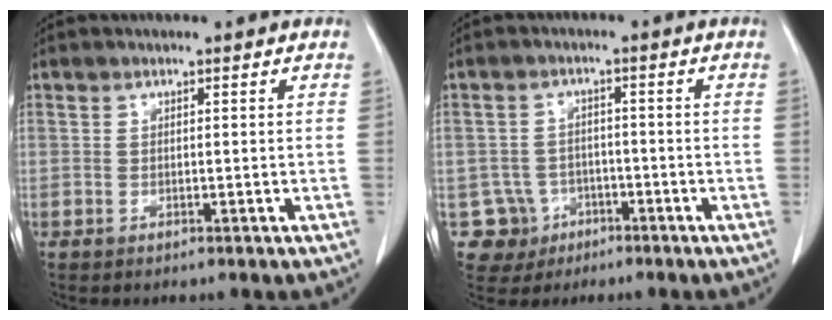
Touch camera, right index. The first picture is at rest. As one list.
[{"total": 5.3, "force": [-2.0, 4.9, -0.1], "torque": [0.002, 0.012, -0.029]}]